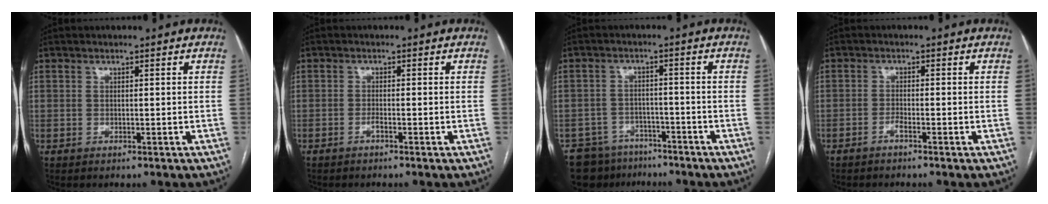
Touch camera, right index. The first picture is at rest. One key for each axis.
{"total": 0.9, "fx": -0.7, "fy": 0.0, "fz": 0.6, "tx": -0.010, "ty": 0.001, "tz": -0.013}
{"total": 8.9, "fx": -7.3, "fy": 5.0, "fz": 0.8, "tx": -0.014, "ty": 0.011, "tz": -0.106}
{"total": 1.2, "fx": -1.0, "fy": 0.0, "fz": 0.8, "tx": -0.014, "ty": 0.002, "tz": -0.021}